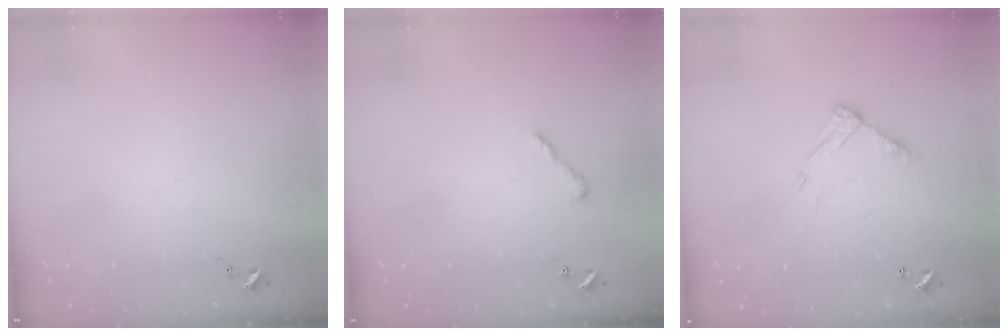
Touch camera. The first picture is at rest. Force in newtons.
{"total": 4.3, "press": 4.3, "slide": 0.5}
{"total": 9.4, "press": 9.4, "slide": 0.1}